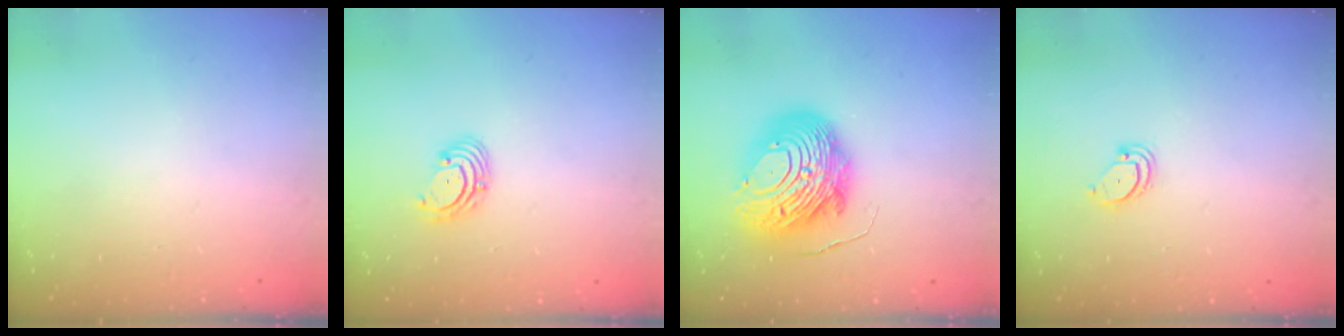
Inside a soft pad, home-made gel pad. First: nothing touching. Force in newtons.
{"total": 2.9, "press": 2.9, "slide": 0.3}
{"total": 14.7, "press": 14.7, "slide": 1.1}
{"total": 2.9, "press": 2.9, "slide": 0.2}